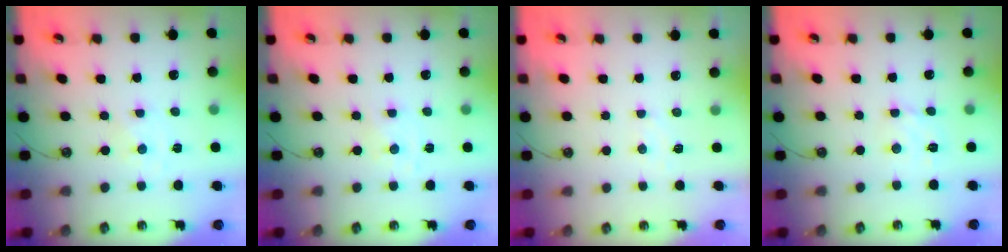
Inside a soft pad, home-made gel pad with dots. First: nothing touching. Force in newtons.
{"total": 0.6, "press": 0.6, "slide": 0.2}
{"total": 5.8, "press": 5.8, "slide": 0.8}
{"total": 3.1, "press": 3.0, "slide": 0.7}